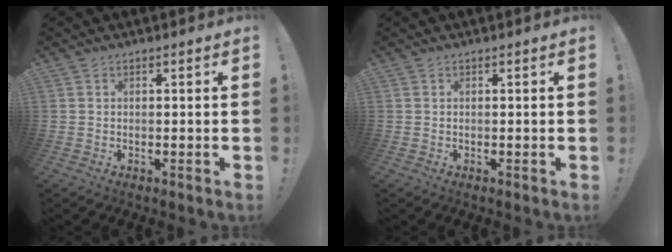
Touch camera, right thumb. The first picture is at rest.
{"total": 0.0}